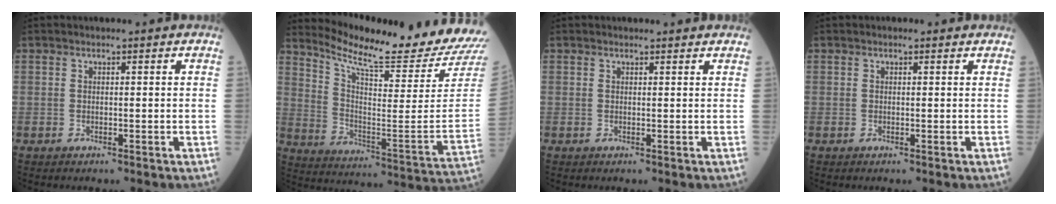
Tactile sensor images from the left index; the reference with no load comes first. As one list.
[{"total": 21.0, "force": [19.9, -1.6, 6.5], "torque": [-0.130, -0.123, 0.278]}, {"total": 2.6, "force": [2.5, 0.6, 0.4], "torque": [-0.008, 0.005, 0.021]}, {"total": 0.6, "force": [0.5, 0.3, 0.1], "torque": [-0.007, -0.007, 0.000]}]